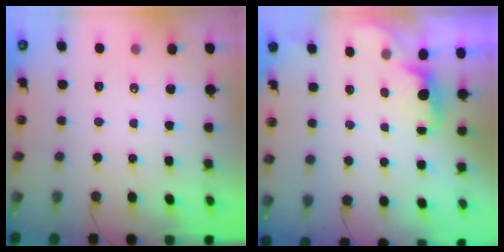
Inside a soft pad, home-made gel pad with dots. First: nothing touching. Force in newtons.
{"total": 0.8, "press": 0.3, "slide": 0.7}